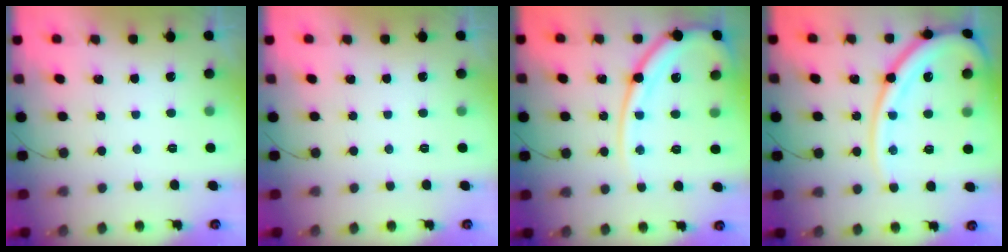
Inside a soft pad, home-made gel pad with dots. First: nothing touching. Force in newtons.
{"total": 0.0}
{"total": 15.5, "press": 15.4, "slide": 1.7}
{"total": 18.7, "press": 18.5, "slide": 2.2}